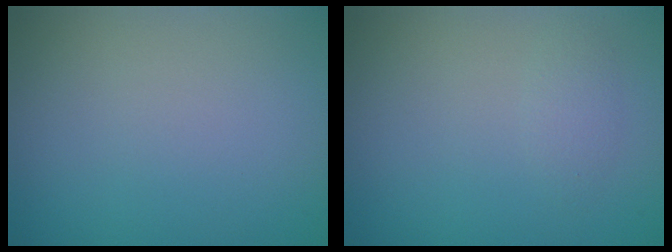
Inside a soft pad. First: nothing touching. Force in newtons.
{"total": 1.0, "press": 1.0, "slide": 0.0}